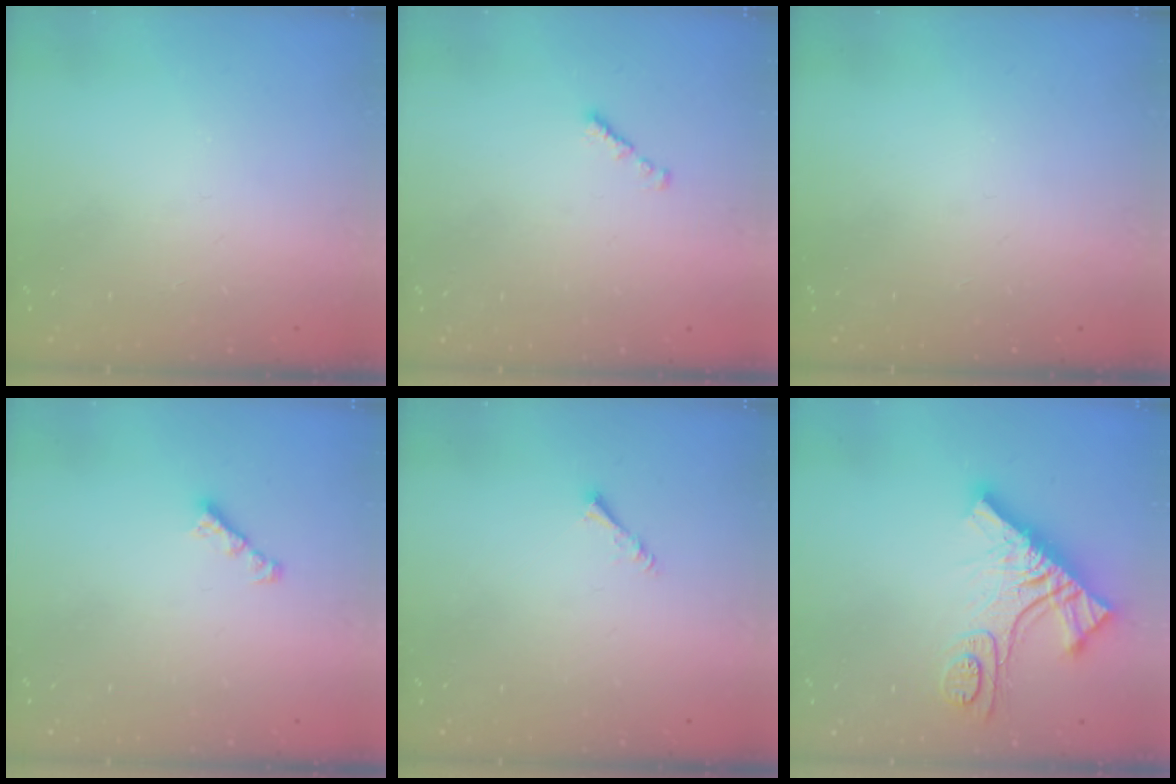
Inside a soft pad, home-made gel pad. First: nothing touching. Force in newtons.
{"total": 1.3, "press": 1.1, "slide": 0.6}
{"total": 0.0}
{"total": 2.2, "press": 2.1, "slide": 0.6}
{"total": 1.6, "press": 1.6, "slide": 0.3}
{"total": 14.2, "press": 14.1, "slide": 1.5}